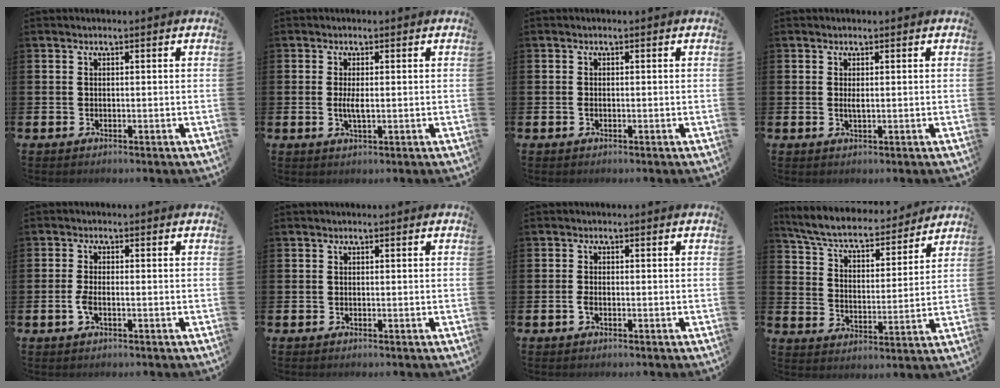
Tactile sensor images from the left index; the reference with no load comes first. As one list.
[{"total": 2.2, "force": [0.0, 0.7, 2.1], "torque": [-0.040, -0.001, -0.002]}, {"total": 0.6, "force": [-0.2, 0.3, 0.5], "torque": [-0.017, 0.005, -0.004]}, {"total": 1.0, "force": [0.2, 0.2, 1.0], "torque": [-0.019, 0.001, 0.002]}, {"total": 2.0, "force": [-0.7, 0.7, 1.7], "torque": [-0.031, 0.000, -0.013]}, {"total": 0.0}, {"total": 1.4, "force": [-0.5, 0.7, 1.1], "torque": [-0.029, 0.004, -0.009]}, {"total": 6.7, "force": [6.1, 1.5, 2.0], "torque": [-0.078, -0.049, 0.103]}]